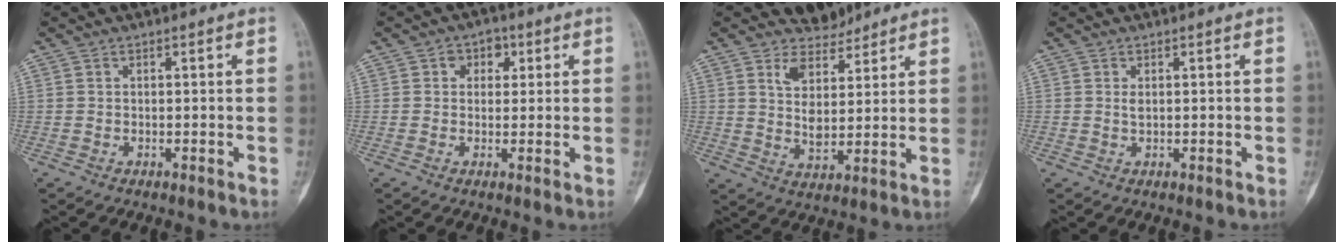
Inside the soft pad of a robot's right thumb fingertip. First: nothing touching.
{"total": 4.1, "force": [1.2, 3.3, 2.1], "torque": [0.000, 0.004, 0.010]}
{"total": 7.0, "force": [5.4, 3.9, 2.1], "torque": [-0.018, -0.045, 0.105]}
{"total": 0.9, "force": [0.3, 0.4, 0.7], "torque": [-0.013, -0.001, 0.007]}